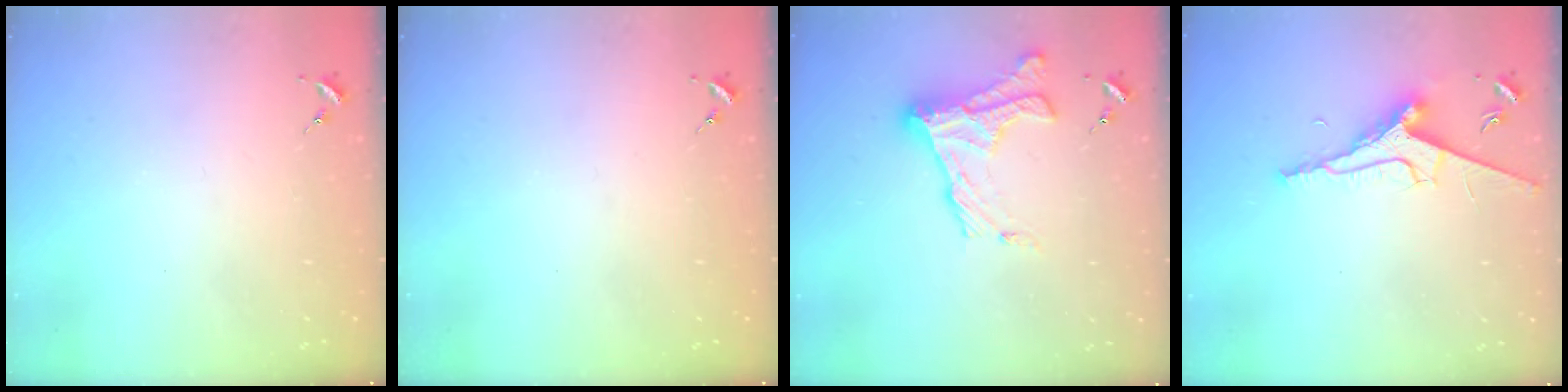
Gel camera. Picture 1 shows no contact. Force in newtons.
{"total": 0.0}
{"total": 16.3, "press": 16.3, "slide": 1.0}
{"total": 9.4, "press": 9.3, "slide": 1.2}